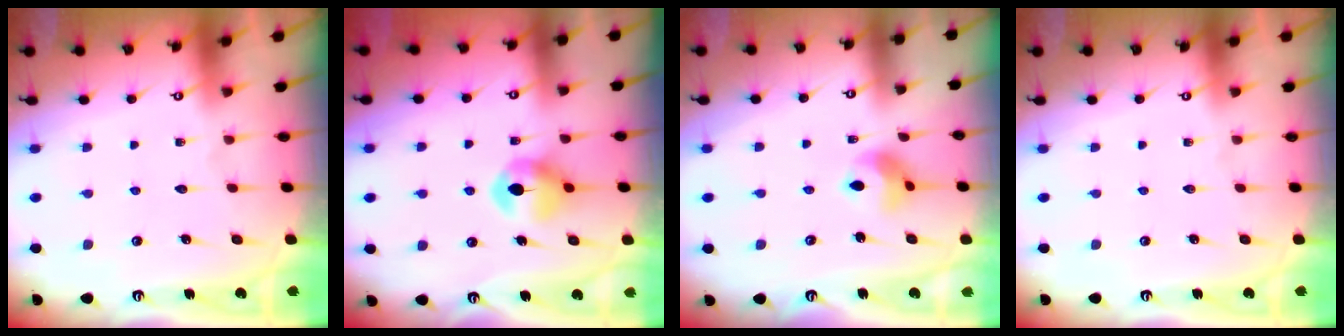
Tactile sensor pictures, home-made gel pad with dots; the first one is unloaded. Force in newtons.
{"total": 8.0, "press": 7.9, "slide": 0.5}
{"total": 7.7, "press": 7.7, "slide": 0.9}
{"total": 0.0}